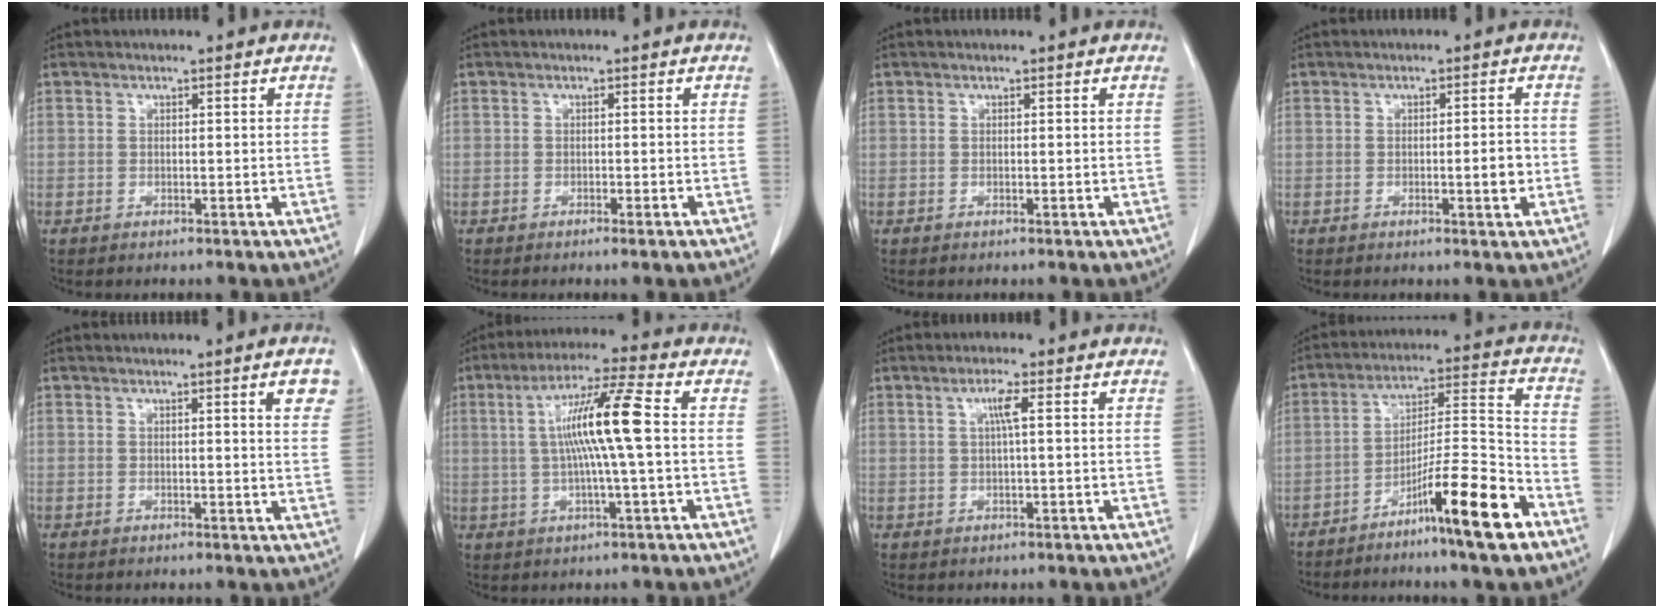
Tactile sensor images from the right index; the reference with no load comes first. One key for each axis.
{"total": 0.9, "fx": -0.6, "fy": 0.0, "fz": 0.6, "tx": -0.013, "ty": -0.002, "tz": -0.008}
{"total": 0.0}
{"total": 2.7, "fx": -0.5, "fy": 0.4, "fz": 2.6, "tx": -0.035, "ty": 0.001, "tz": -0.003}
{"total": 3.6, "fx": 1.7, "fy": 0.1, "fz": 3.1, "tx": -0.032, "ty": -0.005, "tz": 0.016}
{"total": 10.7, "fx": 0.9, "fy": -0.7, "fz": 10.7, "tx": -0.198, "ty": 0.009, "tz": 0.011}
{"total": 2.6, "fx": 0.7, "fy": -0.1, "fz": 2.5, "tx": -0.050, "ty": 0.005, "tz": 0.013}
{"total": 13.3, "fx": -8.1, "fy": 0.0, "fz": 10.6, "tx": -0.170, "ty": -0.006, "tz": -0.141}